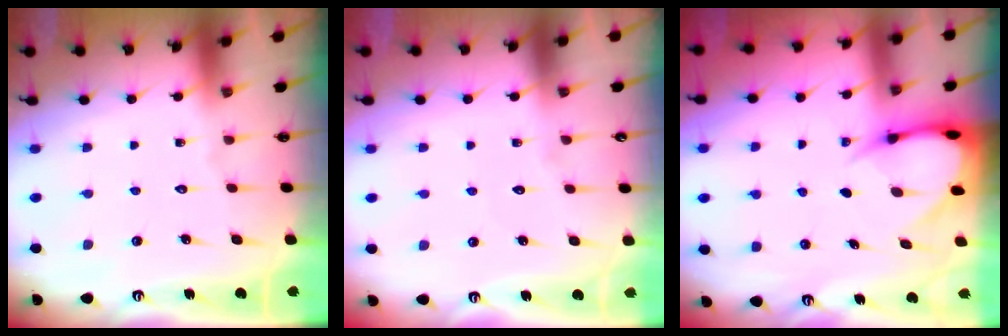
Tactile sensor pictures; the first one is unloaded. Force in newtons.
{"total": 3.9, "press": 3.8, "slide": 0.4}
{"total": 6.0, "press": 6.0, "slide": 0.8}